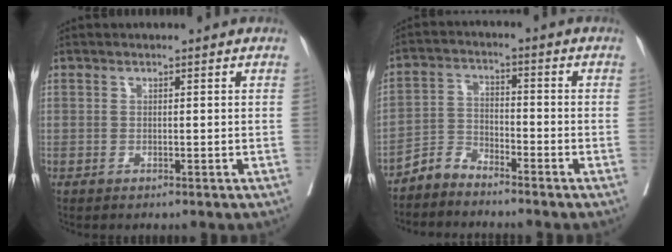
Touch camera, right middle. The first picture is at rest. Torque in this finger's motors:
{"motor_torque": [-0.06, -0.73, 0.04, 0.01]}